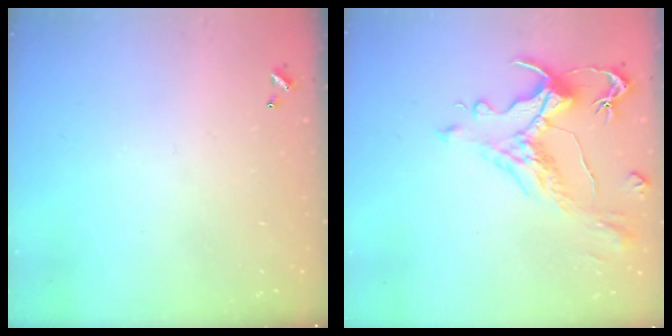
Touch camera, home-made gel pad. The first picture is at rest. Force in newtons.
{"total": 1.1, "press": 0.0, "slide": 1.1}